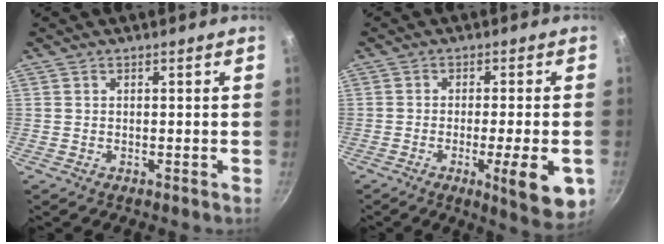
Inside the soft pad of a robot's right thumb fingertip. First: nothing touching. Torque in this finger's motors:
{"motor_torque": [0.07, 0.36, -0.04, -0.22, 0.07]}